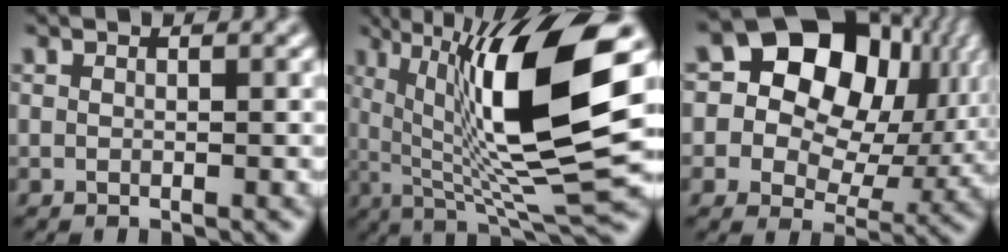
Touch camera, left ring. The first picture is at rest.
{"total": 13.0, "force": [2.5, 3.2, 12.3], "torque": [-0.209, -0.006, 0.051]}
{"total": 14.3, "force": [3.7, 10.5, 9.0], "torque": [-0.123, 0.036, 0.059]}